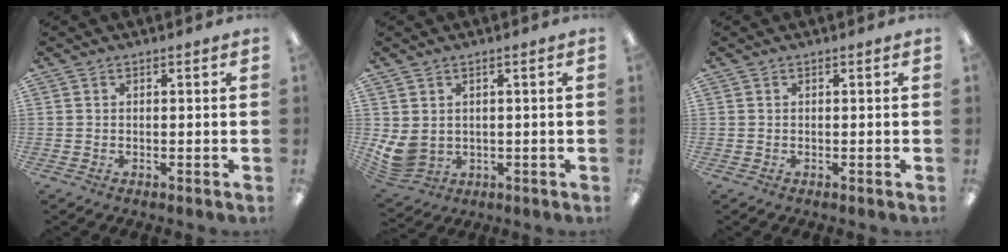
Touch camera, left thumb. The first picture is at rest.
{"total": 6.0, "force": [1.1, 4.9, 3.2], "torque": [-0.091, -0.007, 0.025]}
{"total": 0.0}